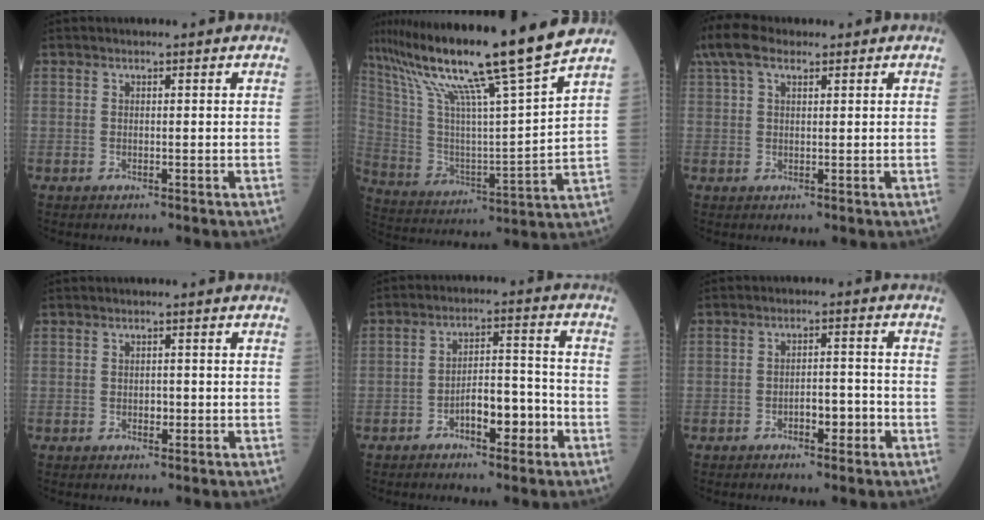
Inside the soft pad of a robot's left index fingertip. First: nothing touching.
{"total": 23.2, "force": [18.0, -1.7, 14.6], "torque": [-0.258, -0.010, 0.306]}
{"total": 7.1, "force": [4.7, 2.9, 4.4], "torque": [-0.105, 0.037, 0.095]}
{"total": 0.9, "force": [-0.3, 0.6, 0.7], "torque": [-0.012, 0.001, -0.004]}
{"total": 6.6, "force": [-3.5, 2.3, 5.1], "torque": [-0.086, 0.018, -0.057]}
{"total": 3.7, "force": [-2.0, 1.3, 2.8], "torque": [-0.042, 0.008, -0.033]}